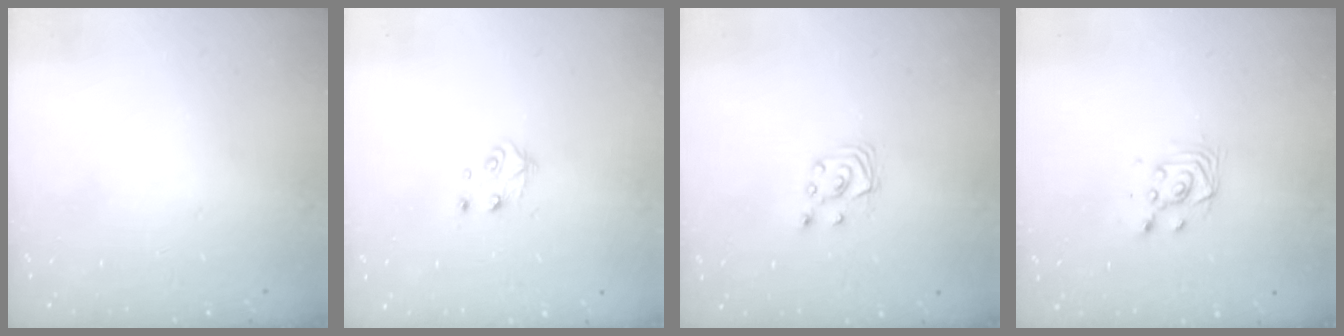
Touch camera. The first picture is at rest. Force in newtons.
{"total": 4.0, "press": 3.9, "slide": 0.4}
{"total": 3.5, "press": 3.5, "slide": 0.4}
{"total": 4.7, "press": 4.6, "slide": 1.2}